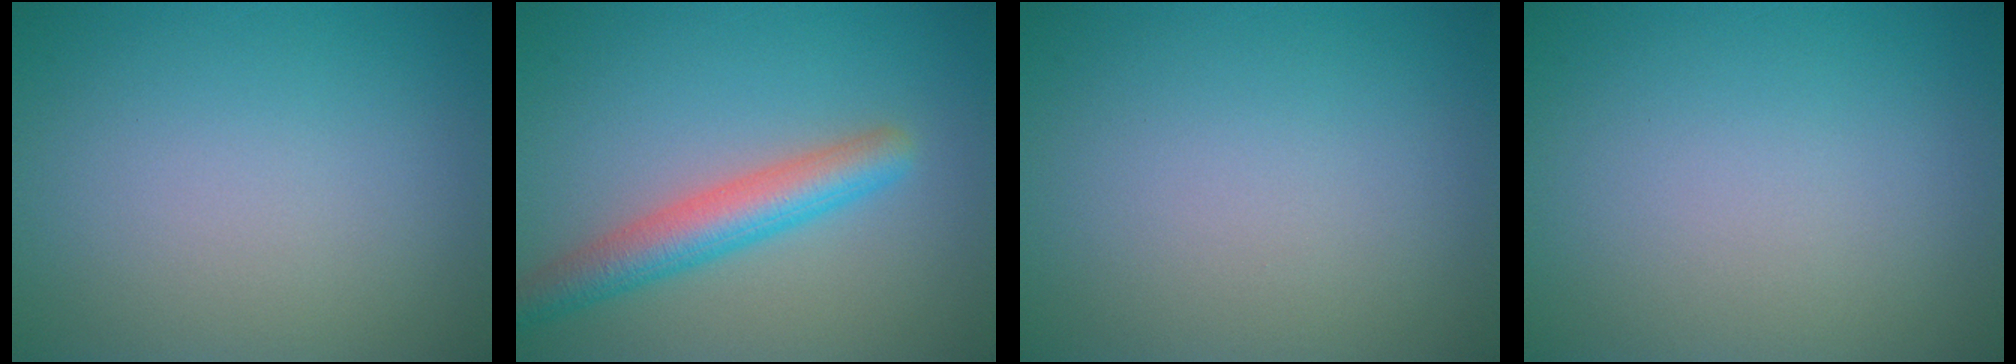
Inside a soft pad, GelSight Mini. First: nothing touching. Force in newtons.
{"total": 4.5, "press": 4.5, "slide": 0.2}
{"total": 0.0}
{"total": 0.0}